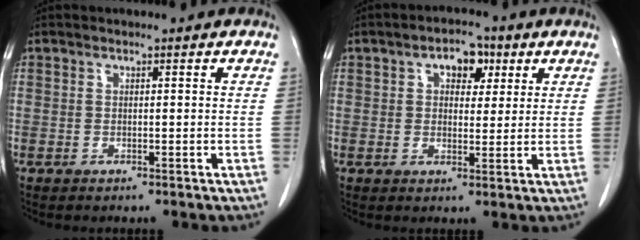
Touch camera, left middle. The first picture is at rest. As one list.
[{"total": 5.2, "force": [2.2, 3.1, 3.5], "torque": [-0.048, 0.017, 0.032]}]